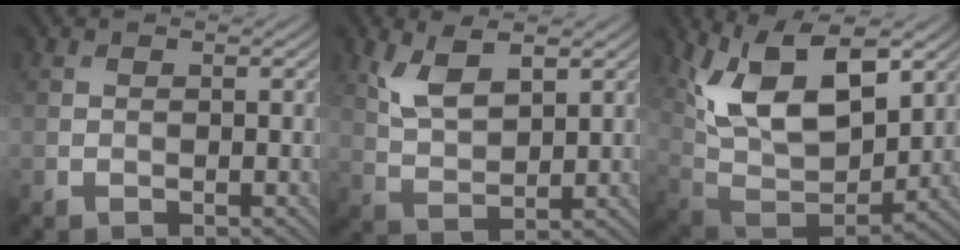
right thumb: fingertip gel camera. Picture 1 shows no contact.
{"total": 5.8, "force": [2.9, 2.7, 4.3], "torque": [-0.100, -0.005, 0.059]}
{"total": 14.5, "force": [6.0, 7.4, 10.8], "torque": [-0.204, -0.003, 0.108]}